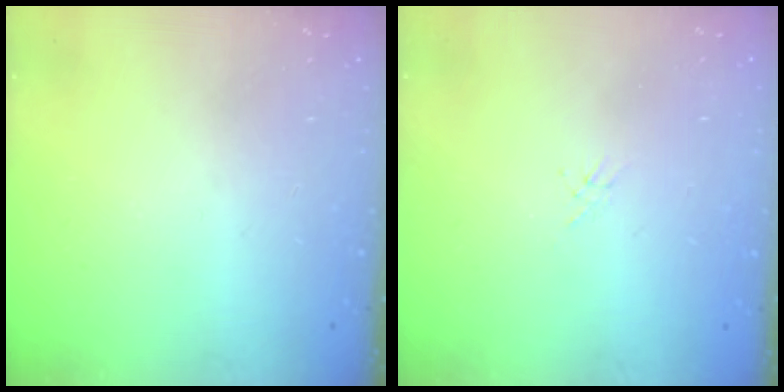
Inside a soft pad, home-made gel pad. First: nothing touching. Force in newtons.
{"total": 1.3, "press": 1.2, "slide": 0.3}